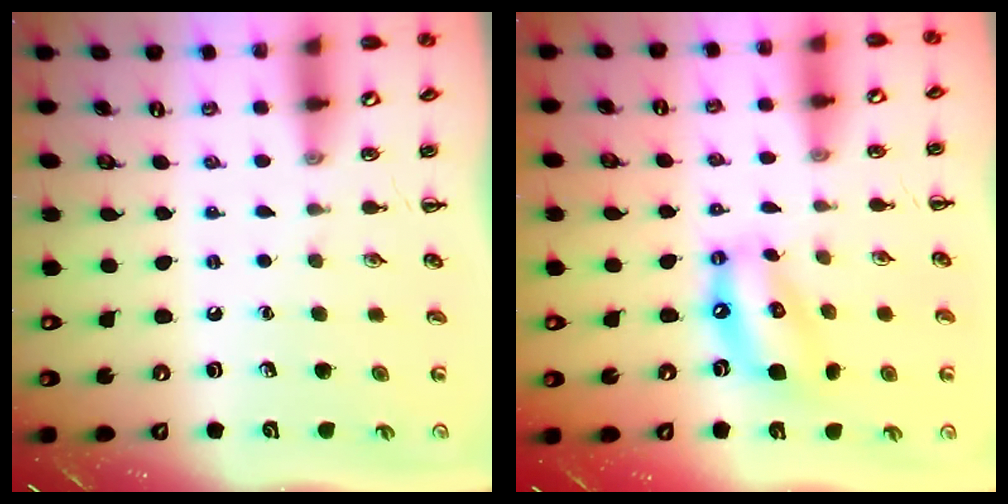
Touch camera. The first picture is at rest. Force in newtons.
{"total": 13.1, "press": 12.6, "slide": 3.4}